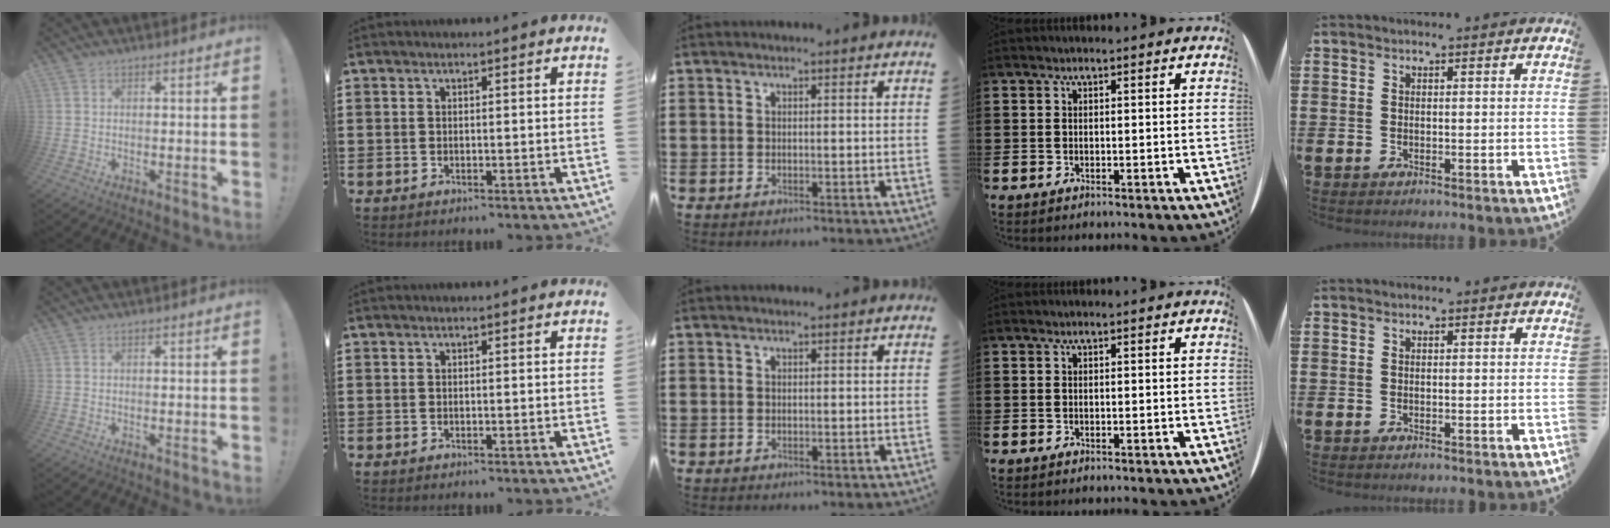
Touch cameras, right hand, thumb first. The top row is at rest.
{}